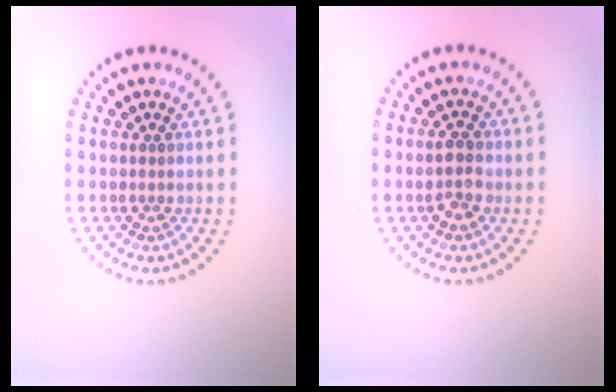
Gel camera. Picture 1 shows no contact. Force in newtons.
{"total": 2.2, "press": 2.2, "slide": 0.4}